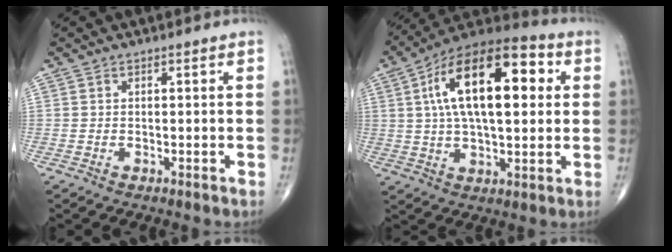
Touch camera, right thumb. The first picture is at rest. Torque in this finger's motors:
{"motor_torque": [0.00, 1.34, 2.03, 0.74, 0.41]}